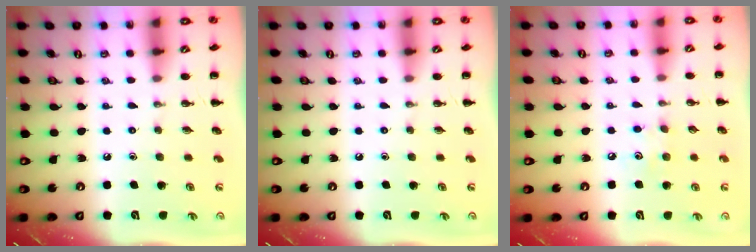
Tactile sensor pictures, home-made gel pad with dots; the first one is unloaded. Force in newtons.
{"total": 0.0}
{"total": 5.6, "press": 5.4, "slide": 1.6}